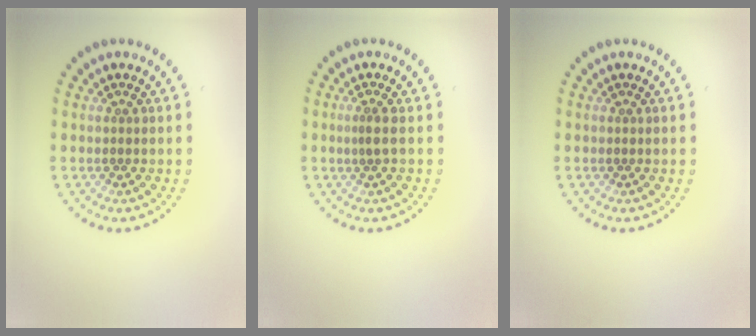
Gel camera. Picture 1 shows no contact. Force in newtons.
{"total": 1.0, "press": 0.6, "slide": 0.8}
{"total": 0.0}